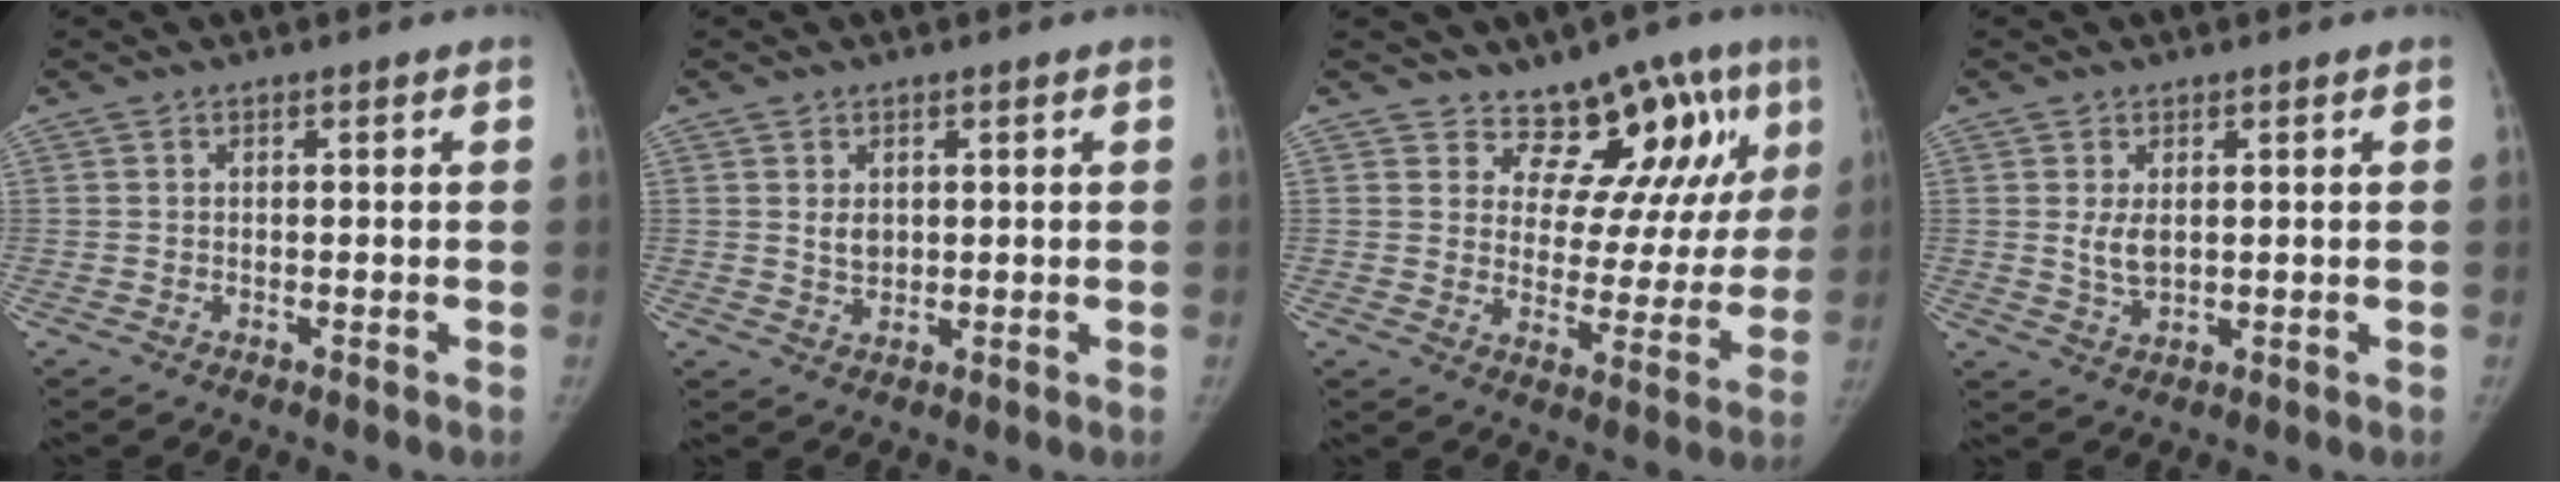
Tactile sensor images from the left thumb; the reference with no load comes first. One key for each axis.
{"total": 2.6, "fx": 0.7, "fy": 2.0, "fz": 1.6, "tx": -0.017, "ty": -0.007, "tz": 0.017}
{"total": 14.0, "fx": 9.6, "fy": 8.0, "fz": 6.3, "tx": -0.019, "ty": -0.056, "tz": 0.122}
{"total": 3.5, "fx": 0.7, "fy": 2.1, "fz": 2.8, "tx": -0.046, "ty": -0.009, "tz": 0.019}